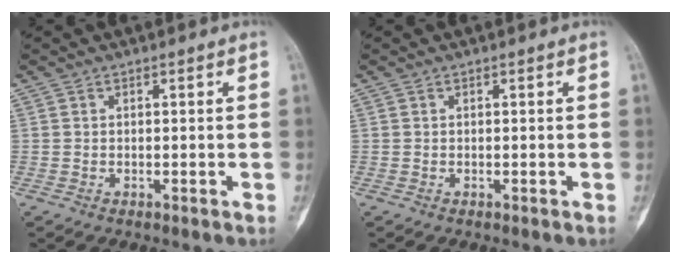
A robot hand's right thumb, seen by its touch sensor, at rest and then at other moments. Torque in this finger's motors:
{"motor_torque": [0.00, 0.00, 0.00, 0.00, 0.00]}